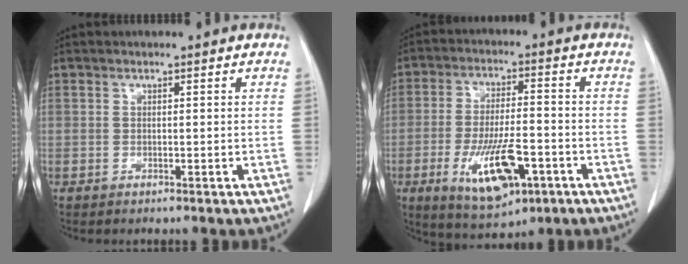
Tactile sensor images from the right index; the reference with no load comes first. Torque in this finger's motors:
{"motor_torque": [1.21, -0.93, 0.34, 0.13]}